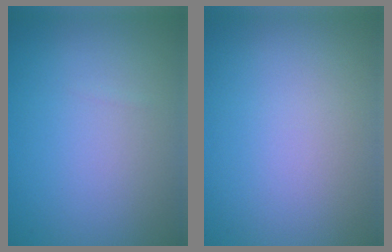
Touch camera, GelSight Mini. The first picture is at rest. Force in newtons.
{"total": 0.0}